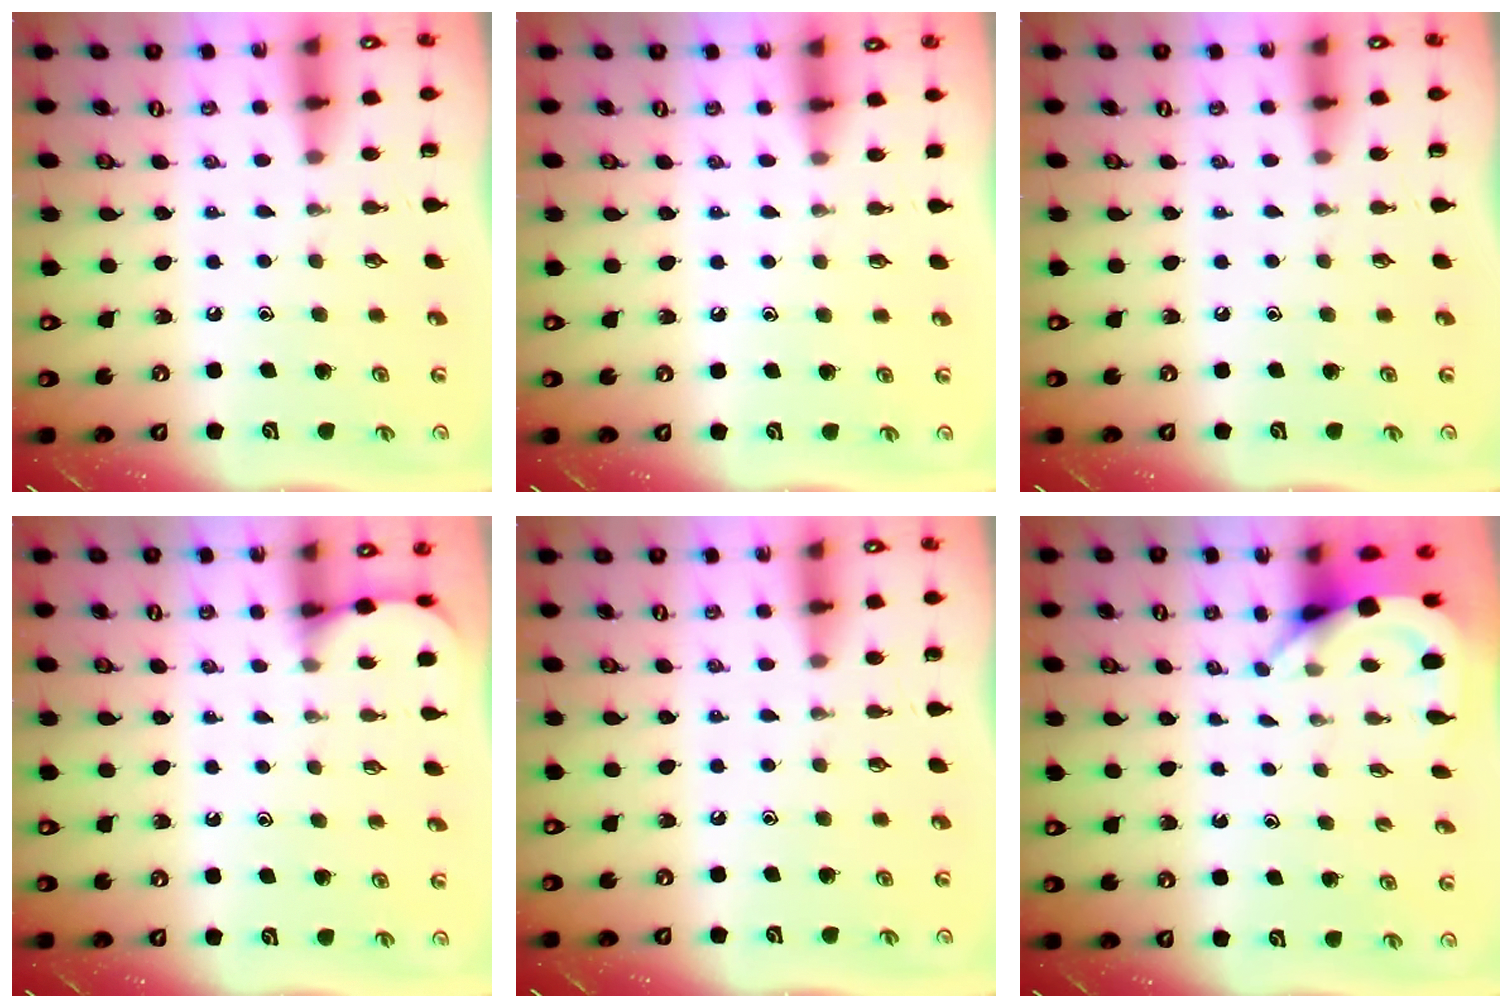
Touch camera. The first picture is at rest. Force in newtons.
{"total": 3.1, "press": 3.1, "slide": 0.6}
{"total": 0.0}
{"total": 2.4, "press": 2.4, "slide": 0.2}
{"total": 0.0}
{"total": 3.6, "press": 3.6, "slide": 0.2}